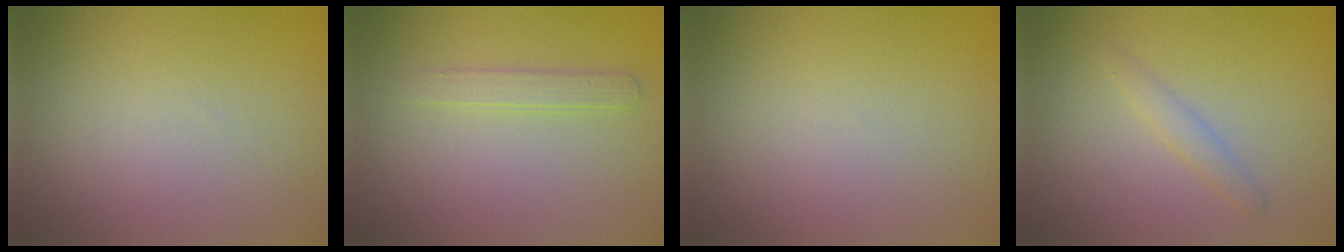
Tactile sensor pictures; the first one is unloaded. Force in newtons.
{"total": 1.6, "press": 1.6, "slide": 0.1}
{"total": 0.0}
{"total": 1.4, "press": 1.4, "slide": 0.0}